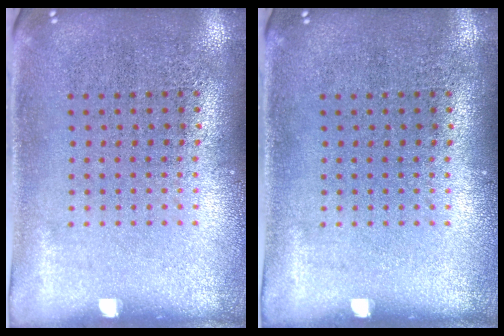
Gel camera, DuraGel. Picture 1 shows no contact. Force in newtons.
{"total": 0.0}